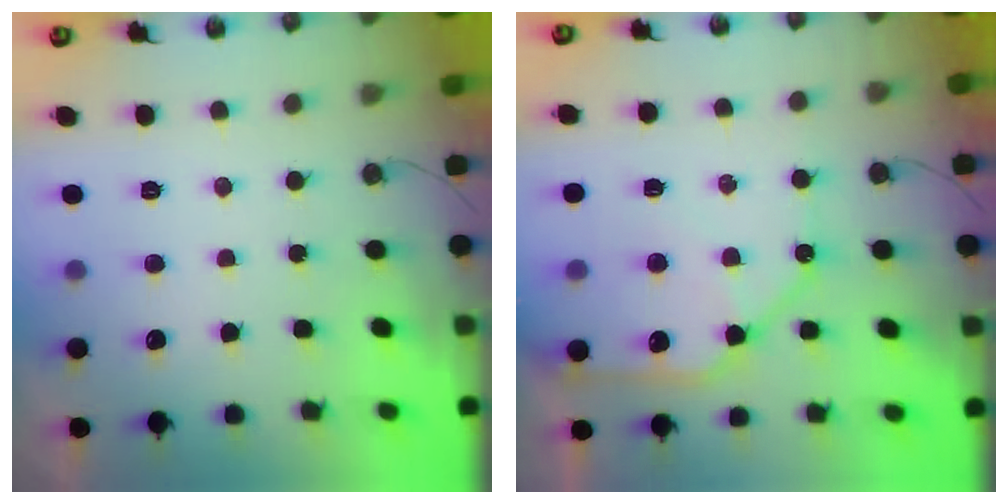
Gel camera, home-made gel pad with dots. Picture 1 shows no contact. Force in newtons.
{"total": 15.6, "press": 15.5, "slide": 1.9}